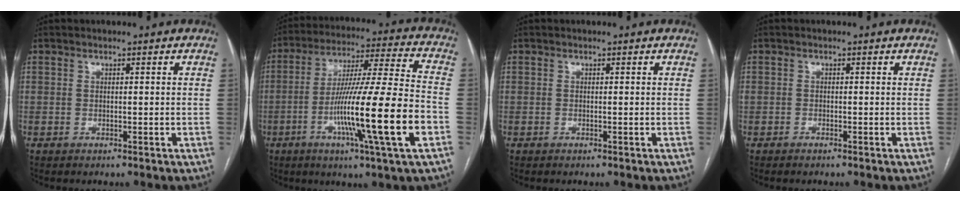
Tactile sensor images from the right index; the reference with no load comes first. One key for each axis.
{"total": 19.8, "fx": -6.1, "fy": -0.7, "fz": 18.9, "tx": -0.327, "ty": -0.014, "tz": -0.109}
{"total": 0.0}
{"total": 0.8, "fx": -0.6, "fy": 0.3, "fz": 0.4, "tx": -0.007, "ty": 0.000, "tz": -0.008}